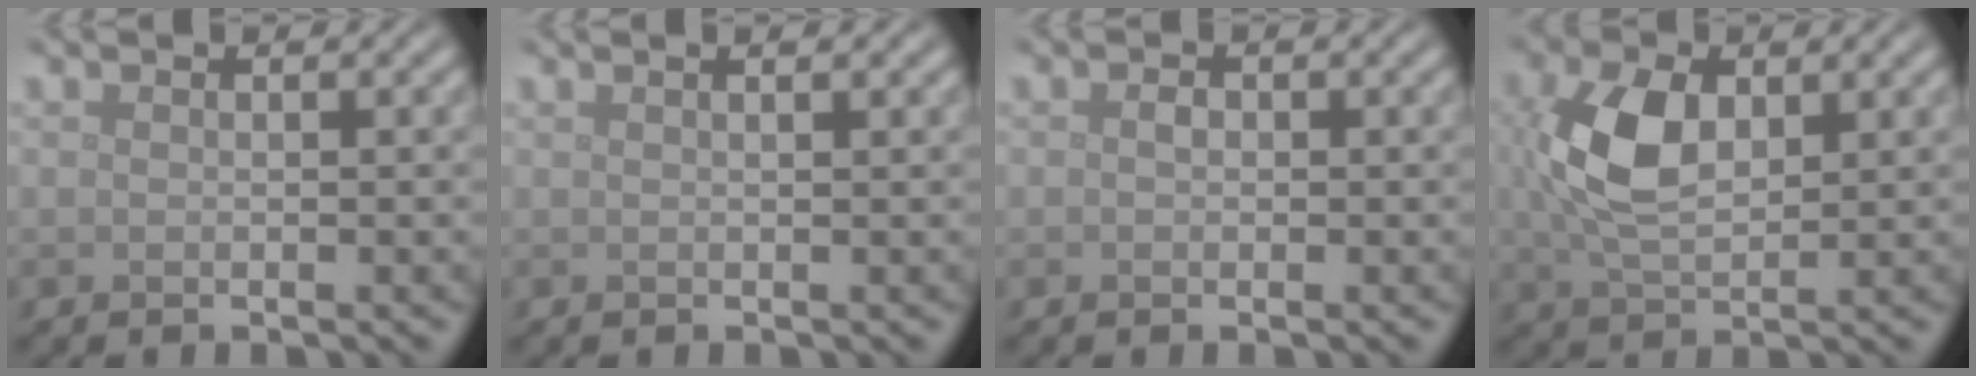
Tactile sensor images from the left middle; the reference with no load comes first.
{"total": 1.8, "force": [1.0, 0.7, 1.2], "torque": [-0.005, -0.002, -0.002]}
{"total": 0.7, "force": [0.0, 0.5, 0.5], "torque": [-0.009, -0.001, -0.002]}
{"total": 5.9, "force": [1.3, 3.6, 4.5], "torque": [-0.109, 0.000, 0.028]}